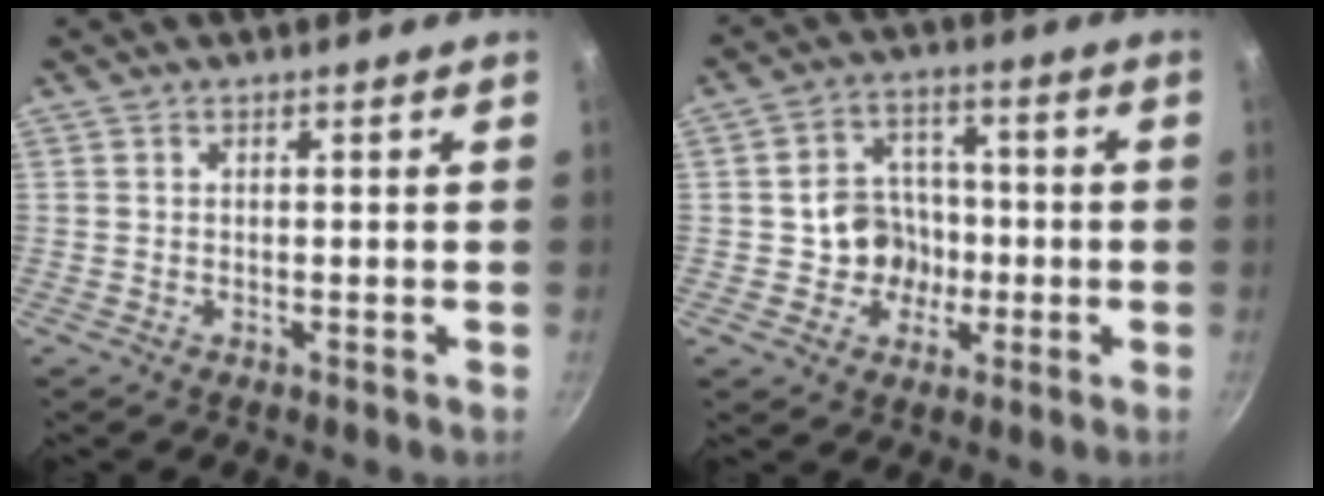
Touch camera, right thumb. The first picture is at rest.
{"total": 8.8, "force": [-1.4, 7.9, 3.6], "torque": [-0.016, 0.026, -0.028]}